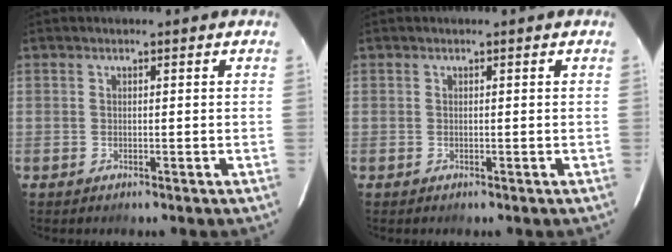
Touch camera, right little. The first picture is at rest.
{"total": 0.0}